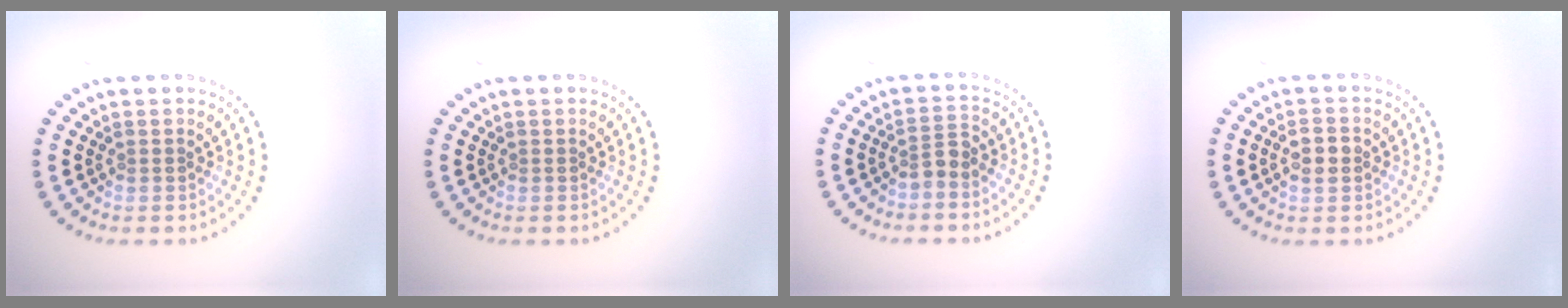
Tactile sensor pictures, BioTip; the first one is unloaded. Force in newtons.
{"total": 0.0}
{"total": 1.6, "press": 1.2, "slide": 1.1}
{"total": 2.0, "press": 1.9, "slide": 0.3}